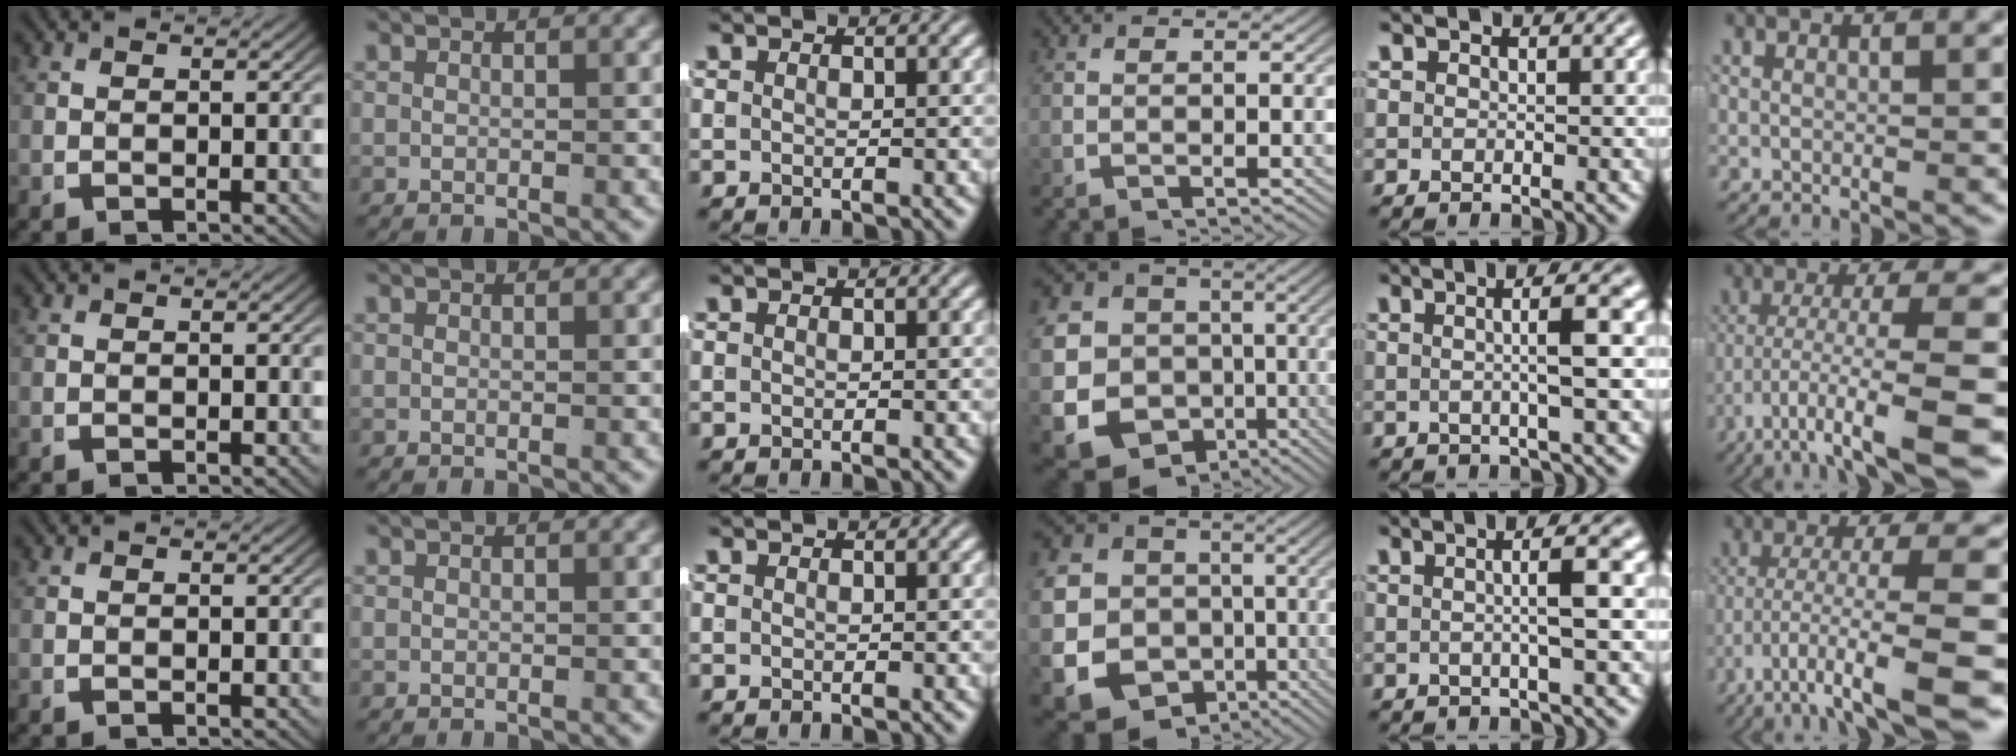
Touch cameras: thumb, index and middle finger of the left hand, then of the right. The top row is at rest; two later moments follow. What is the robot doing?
{"motion": "lift_and_place", "object": "shorts"}